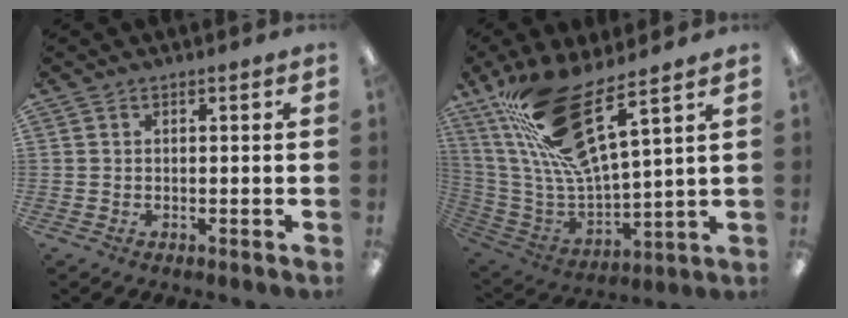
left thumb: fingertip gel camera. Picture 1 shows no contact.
{"total": 20.8, "force": [13.3, 5.5, 15.0], "torque": [-0.300, -0.069, 0.227]}